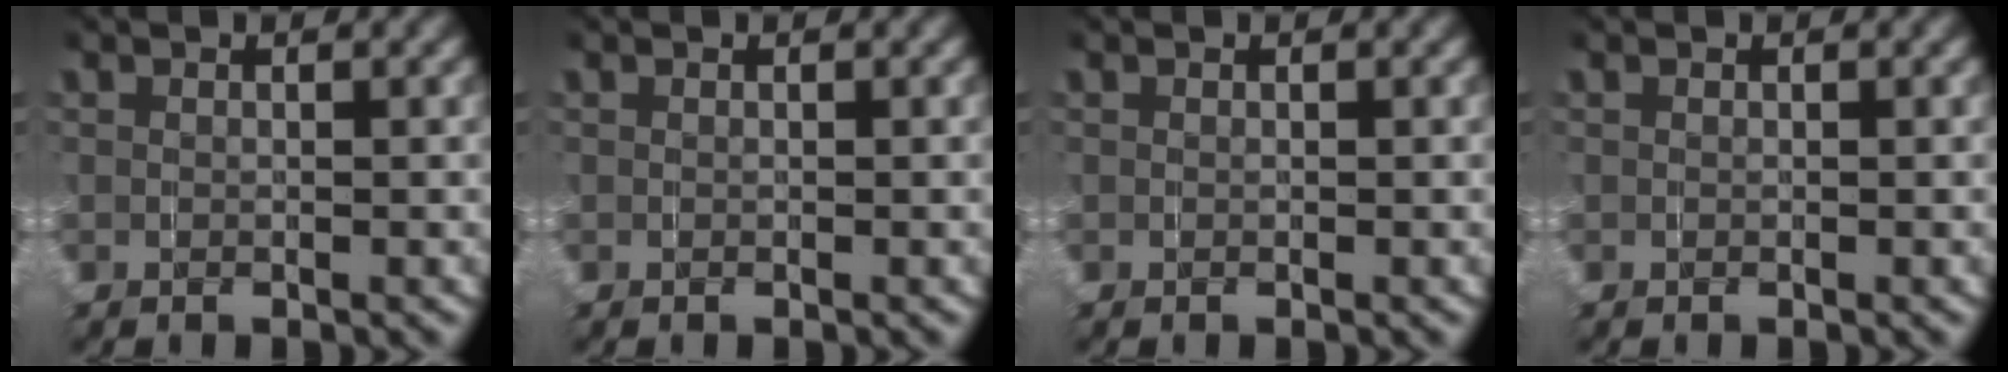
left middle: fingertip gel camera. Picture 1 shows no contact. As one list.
[{"total": 0.0}, {"total": 0.0}, {"total": 0.0}]